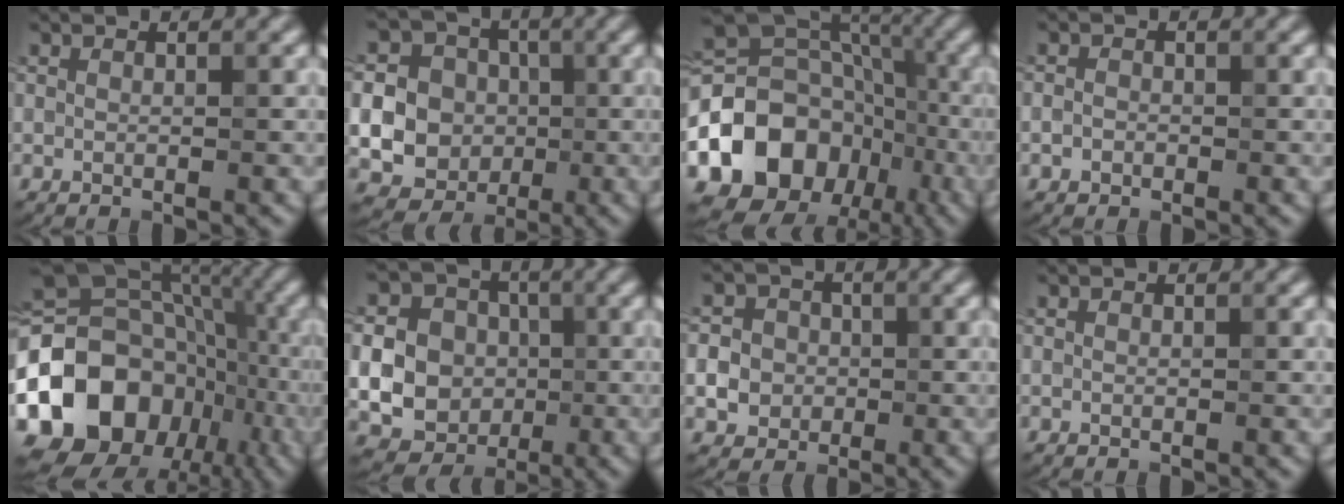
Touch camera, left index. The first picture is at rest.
{"total": 19.9, "force": [-1.6, 19.1, 5.5], "torque": [-0.160, -0.005, -0.058]}
{"total": 13.5, "force": [-4.8, 10.5, 7.0], "torque": [-0.145, 0.007, -0.091]}
{"total": 1.0, "force": [-0.3, 0.8, 0.4], "torque": [0.012, 0.007, -0.012]}
{"total": 17.7, "force": [-6.2, 13.9, 9.1], "torque": [-0.188, 0.014, -0.107]}
{"total": 18.9, "force": [-1.6, 18.0, 5.4], "torque": [-0.155, -0.012, -0.053]}
{"total": 6.6, "force": [-1.2, 6.1, 2.1], "torque": [-0.032, 0.012, -0.049]}
{"total": 0.0}